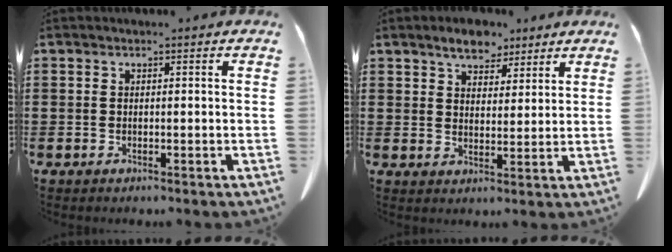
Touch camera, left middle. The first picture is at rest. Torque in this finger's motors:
{"motor_torque": [0.74, 0.46, 0.09, 0.07]}